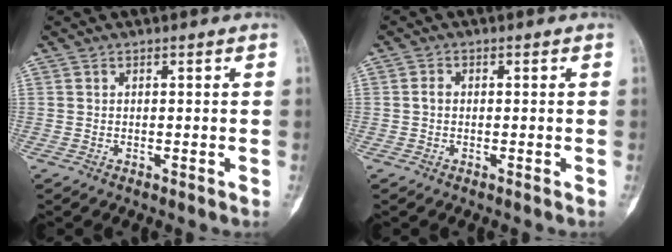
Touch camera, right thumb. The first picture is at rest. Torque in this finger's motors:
{"motor_torque": [-0.04, -0.15, 0.21, -0.03, 0.02]}